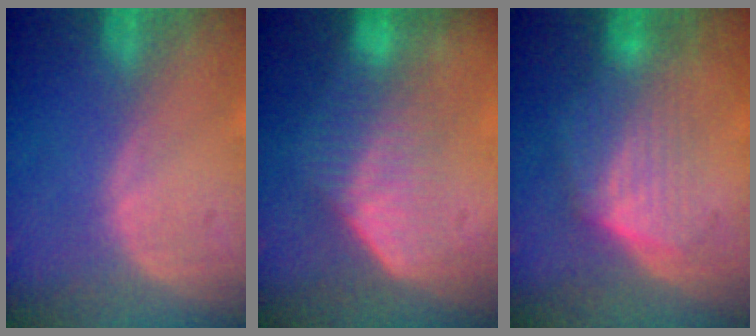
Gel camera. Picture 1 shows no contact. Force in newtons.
{"total": 7.2, "press": 6.1, "slide": 3.8}
{"total": 6.3, "press": 6.1, "slide": 1.6}